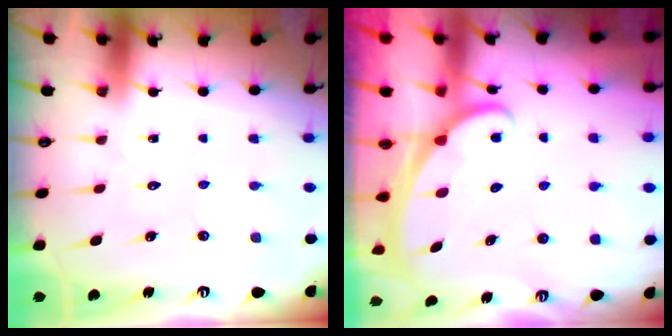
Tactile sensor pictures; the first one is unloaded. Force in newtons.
{"total": 1.9, "press": 1.9, "slide": 0.1}